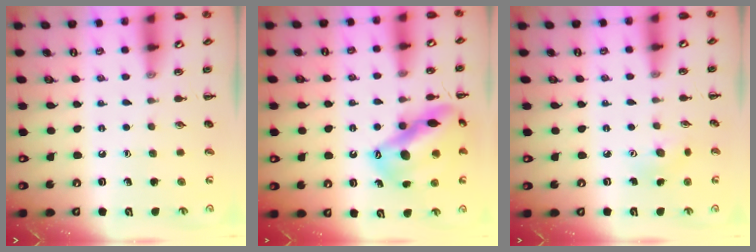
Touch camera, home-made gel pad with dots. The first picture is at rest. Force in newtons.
{"total": 17.9, "press": 17.7, "slide": 2.8}
{"total": 3.2, "press": 3.0, "slide": 0.9}